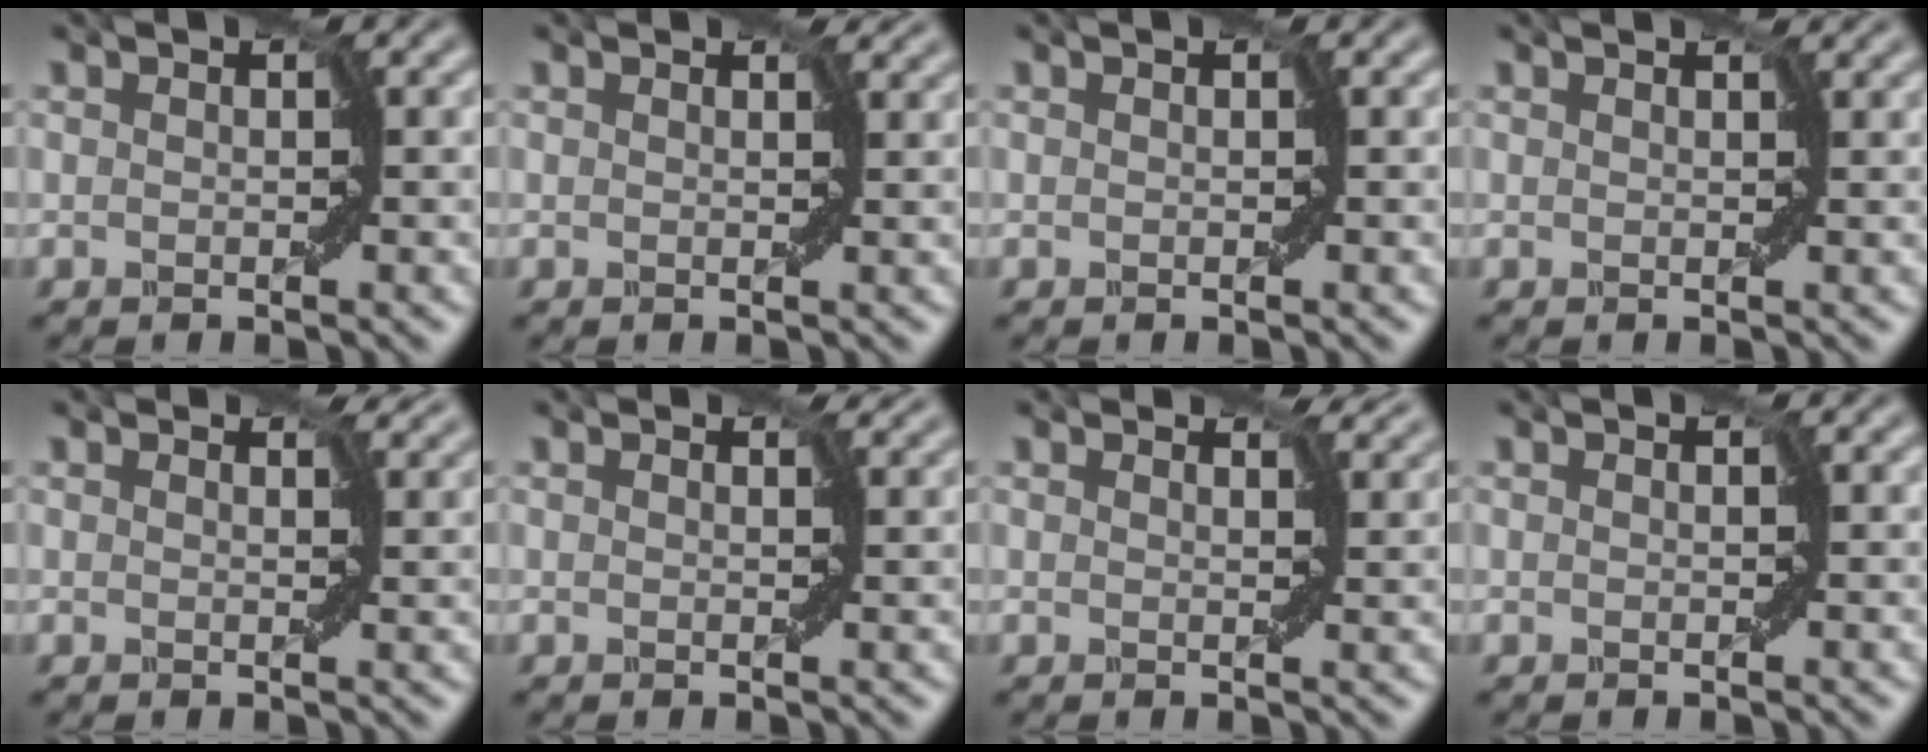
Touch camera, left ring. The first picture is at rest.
{"total": 0.9, "force": [0.7, 0.5, 0.4], "torque": [-0.013, -0.002, 0.008]}
{"total": 0.0}
{"total": 0.5, "force": [0.5, 0.1, 0.0], "torque": [-0.008, -0.002, 0.007]}
{"total": 1.9, "force": [1.3, 1.0, 1.0], "torque": [-0.025, -0.004, 0.015]}
{"total": 1.2, "force": [0.9, 0.6, 0.5], "torque": [-0.017, -0.003, 0.010]}
{"total": 2.2, "force": [1.5, 1.0, 1.2], "torque": [-0.029, -0.005, 0.019]}
{"total": 0.0}